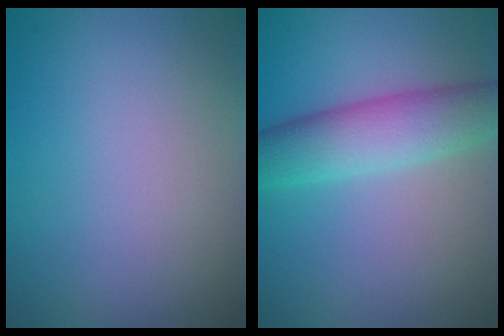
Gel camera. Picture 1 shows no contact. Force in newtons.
{"total": 6.1, "press": 6.1, "slide": 0.1}